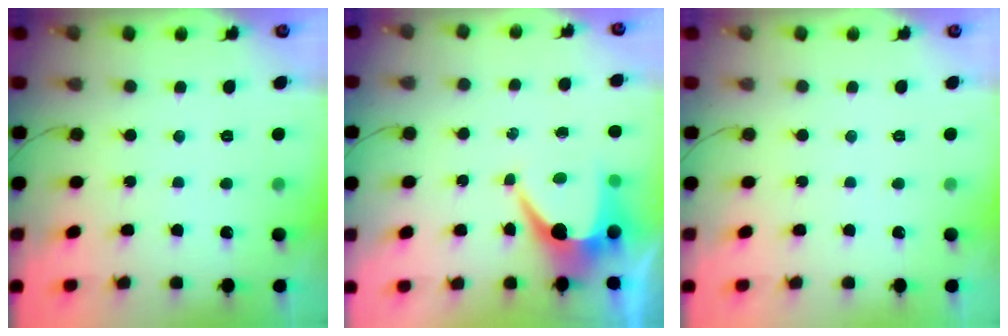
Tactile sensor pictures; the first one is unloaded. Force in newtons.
{"total": 7.4, "press": 7.4, "slide": 0.6}
{"total": 0.0}